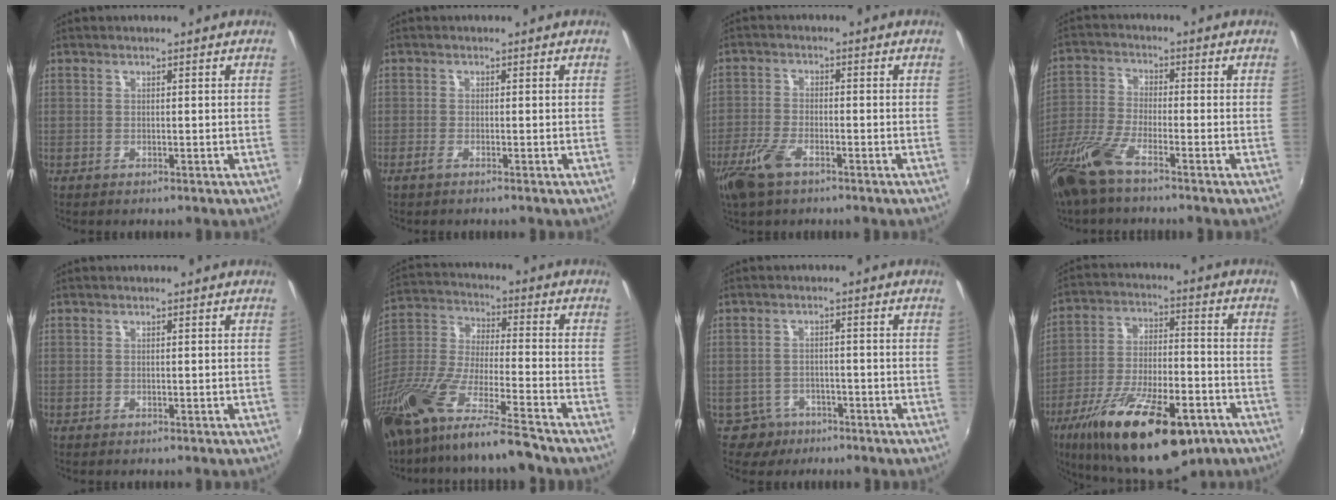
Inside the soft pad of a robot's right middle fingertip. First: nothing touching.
{"total": 1.3, "force": [-1.0, 0.1, 0.8], "torque": [-0.019, -0.003, -0.021]}
{"total": 7.0, "force": [-4.5, 2.7, 4.6], "torque": [-0.115, -0.012, -0.090]}
{"total": 10.4, "force": [-7.4, 2.0, 7.0], "torque": [-0.160, -0.022, -0.151]}
{"total": 0.0}
{"total": 18.7, "force": [-14.1, 1.7, 12.1], "torque": [-0.243, -0.039, -0.265]}
{"total": 4.4, "force": [-3.0, 3.3, 0.4], "torque": [-0.019, 0.008, -0.046]}
{"total": 24.2, "force": [-14.4, 8.9, 17.3], "torque": [-0.309, -0.033, -0.220]}